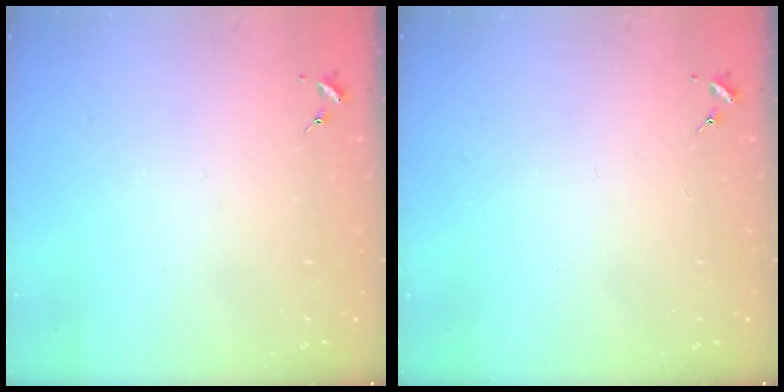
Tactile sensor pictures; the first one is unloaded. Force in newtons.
{"total": 0.0}